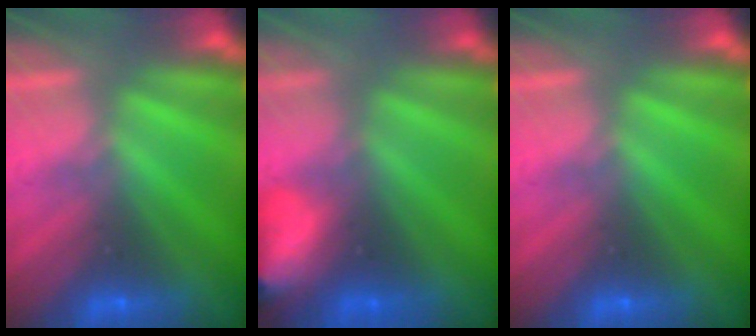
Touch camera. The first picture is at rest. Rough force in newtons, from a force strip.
{"total": 5.9}
{"total": 0.0}